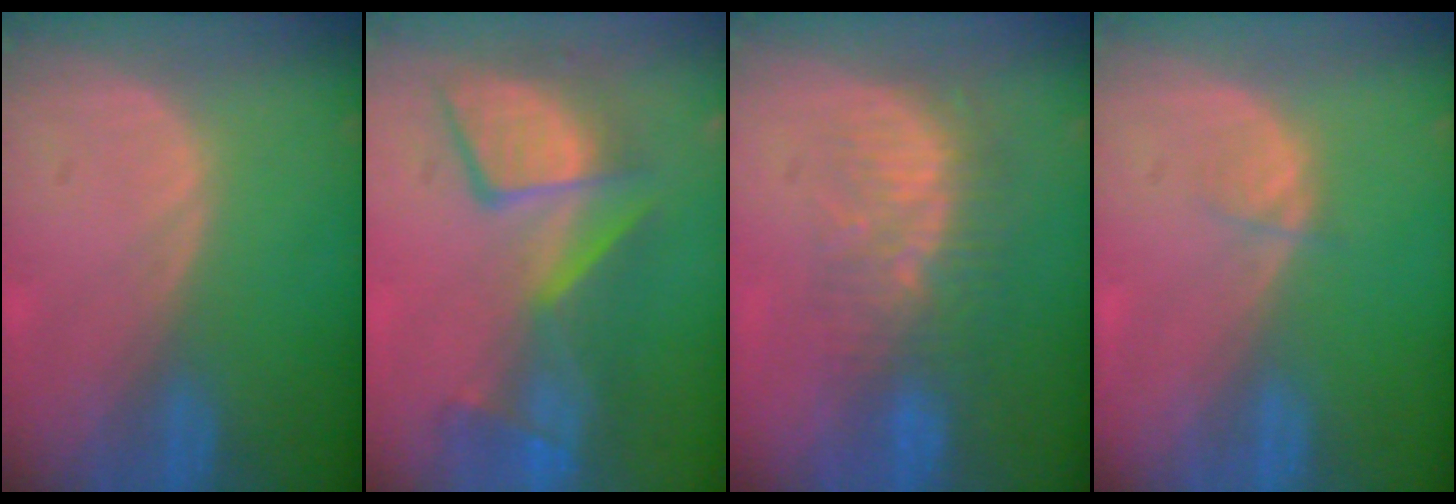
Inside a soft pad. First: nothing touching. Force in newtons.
{"total": 10.0, "press": 9.6, "slide": 2.7}
{"total": 8.3, "press": 7.4, "slide": 3.7}
{"total": 1.2, "press": 1.2, "slide": 0.2}